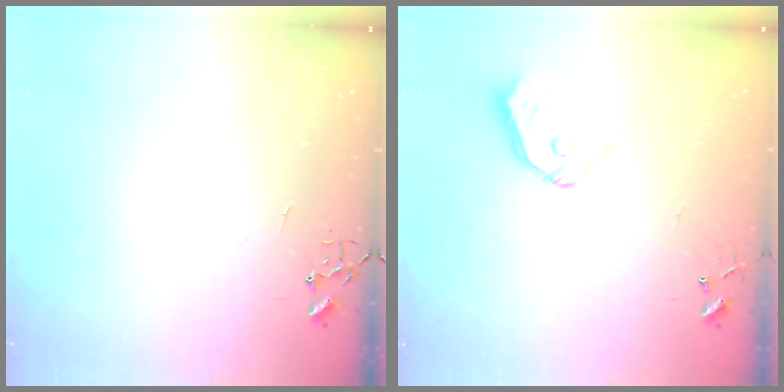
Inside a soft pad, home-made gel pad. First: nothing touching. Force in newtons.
{"total": 8.7, "press": 8.7, "slide": 1.0}